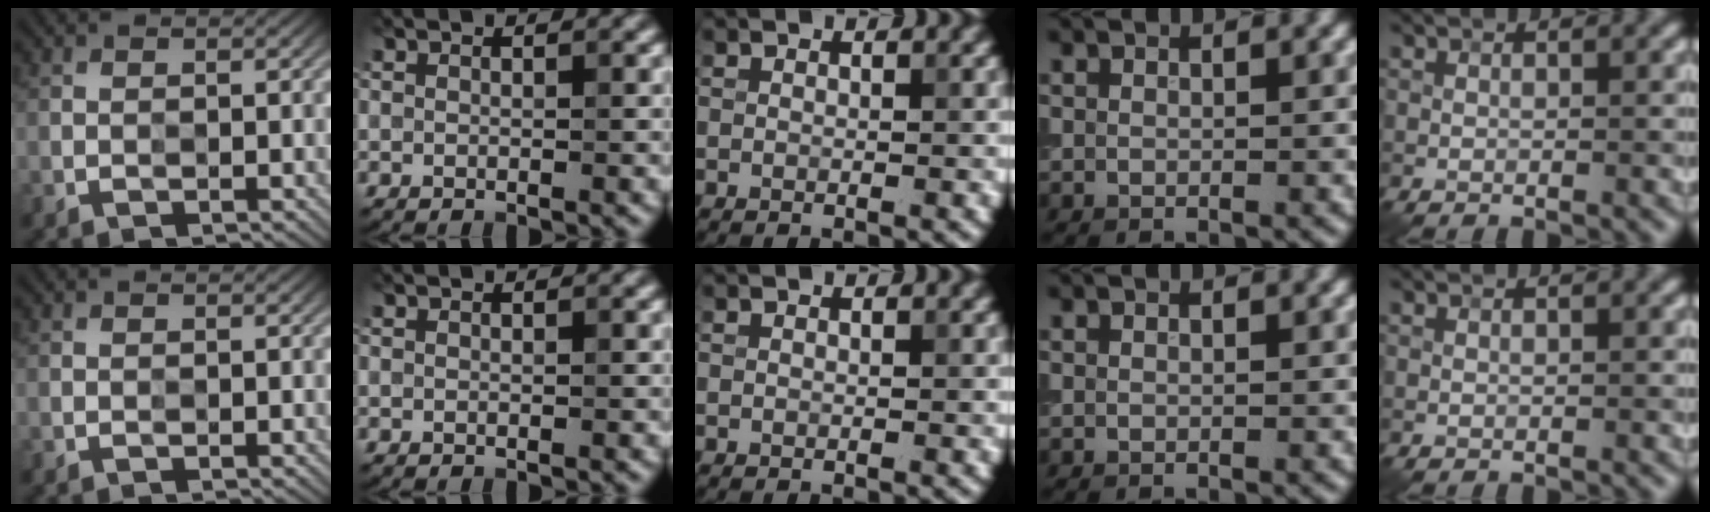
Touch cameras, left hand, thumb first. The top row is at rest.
{}